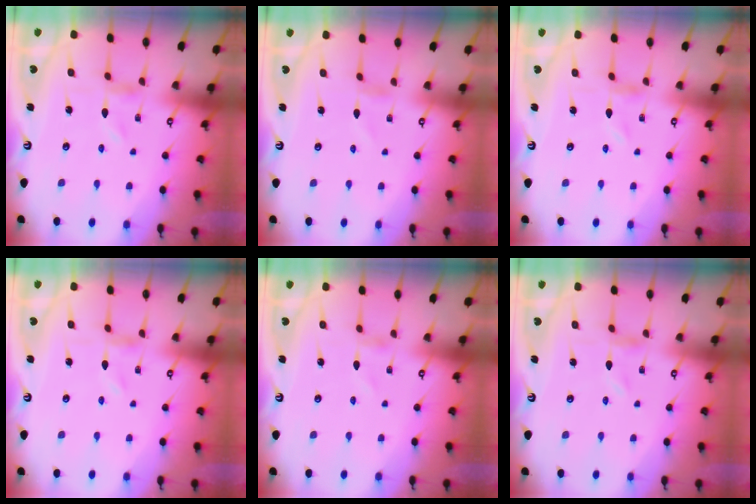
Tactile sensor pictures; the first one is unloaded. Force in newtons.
{"total": 0.7, "press": 0.7, "slide": 0.2}
{"total": 0.0}
{"total": 0.0}
{"total": 0.6, "press": 0.6, "slide": 0.1}
{"total": 0.0}